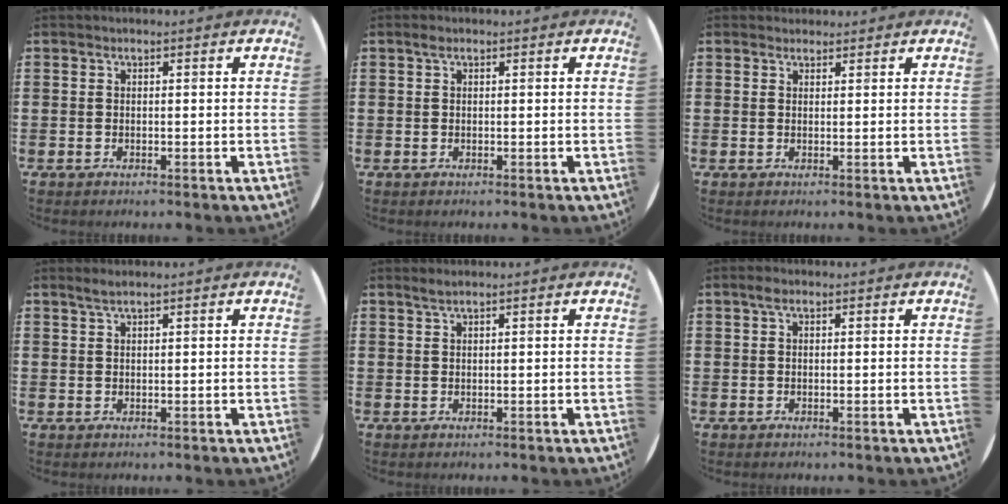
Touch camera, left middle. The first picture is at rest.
{"total": 0.7, "force": [0.4, 0.3, 0.4], "torque": [-0.002, 0.000, 0.005]}
{"total": 1.1, "force": [1.0, 0.3, -0.1], "torque": [0.000, 0.002, 0.020]}
{"total": 1.4, "force": [1.0, 0.0, 0.9], "torque": [-0.018, 0.002, 0.018]}
{"total": 1.1, "force": [0.8, 0.0, 0.7], "torque": [-0.014, 0.001, 0.014]}
{"total": 1.1, "force": [0.5, 0.6, 0.7], "torque": [-0.009, 0.001, 0.008]}